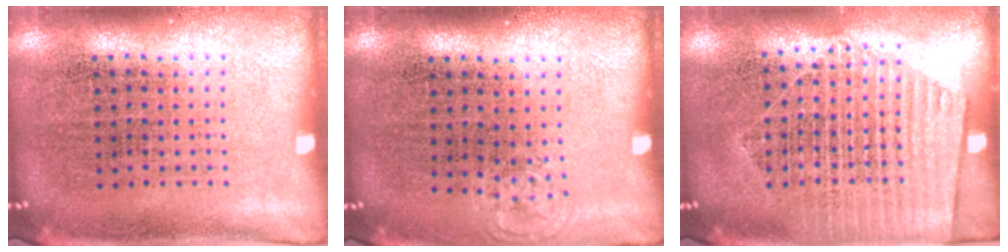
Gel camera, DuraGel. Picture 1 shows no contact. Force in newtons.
{"total": 0.5, "press": 0.5, "slide": 0.1}
{"total": 1.6, "press": 1.5, "slide": 0.7}